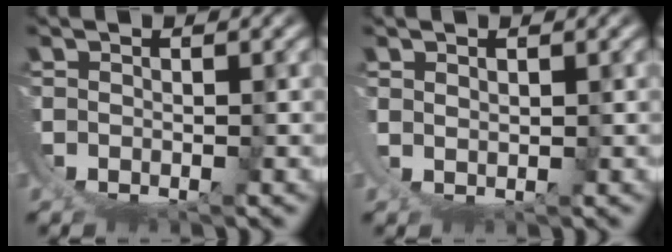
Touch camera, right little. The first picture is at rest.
{"total": 1.6, "force": [1.5, -0.5, 0.0], "torque": [-0.005, 0.001, 0.026]}